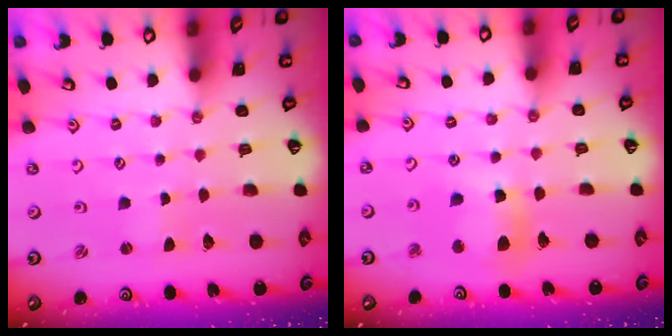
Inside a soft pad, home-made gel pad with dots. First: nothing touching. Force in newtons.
{"total": 11.5, "press": 11.2, "slide": 2.5}